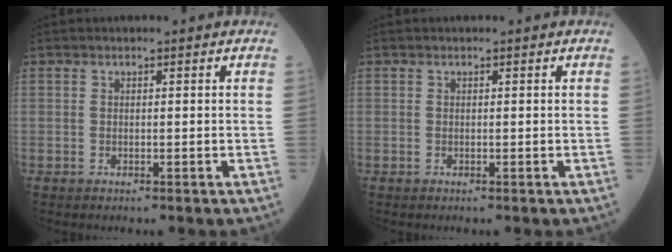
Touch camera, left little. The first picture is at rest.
{"total": 0.0}